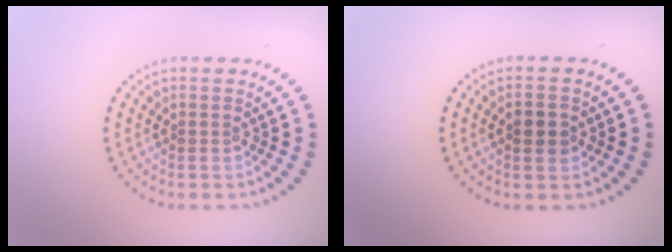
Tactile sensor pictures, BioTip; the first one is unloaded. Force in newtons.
{"total": 2.3, "press": 2.3, "slide": 0.0}